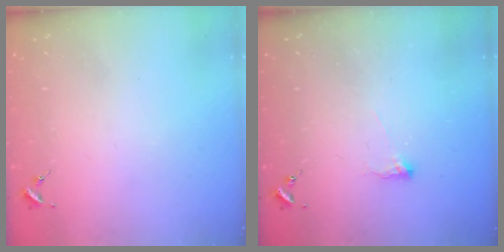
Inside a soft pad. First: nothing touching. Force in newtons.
{"total": 3.6, "press": 3.6, "slide": 0.6}